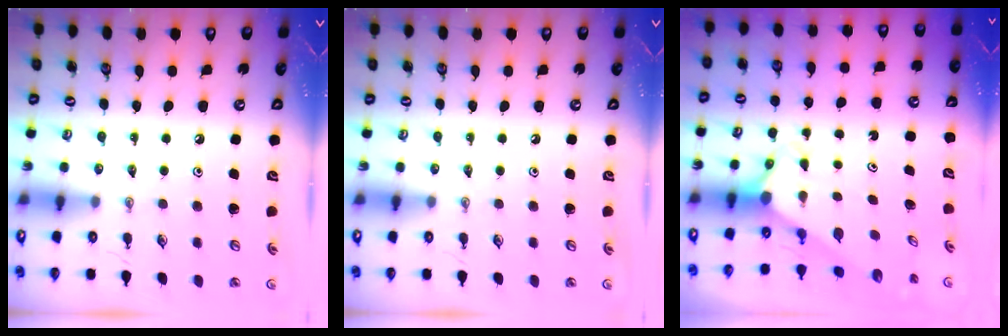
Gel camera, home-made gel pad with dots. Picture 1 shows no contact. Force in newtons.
{"total": 0.0}
{"total": 2.5, "press": 2.5, "slide": 0.2}